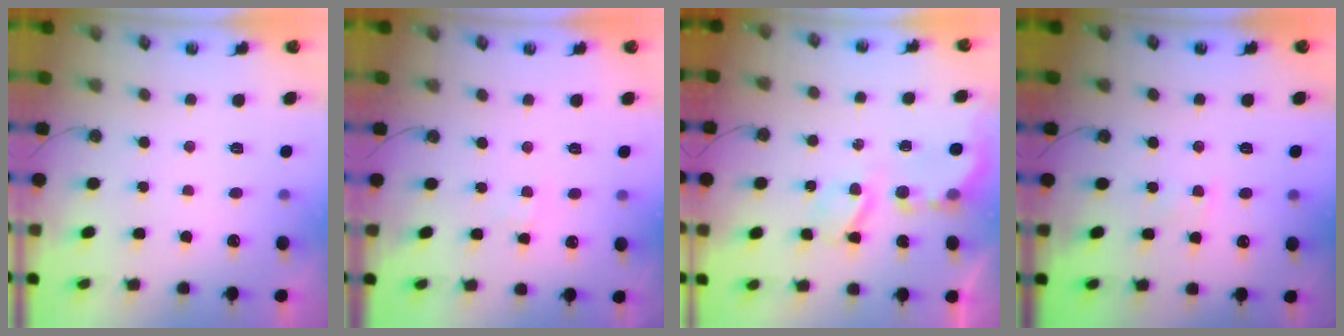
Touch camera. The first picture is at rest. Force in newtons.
{"total": 2.5, "press": 2.4, "slide": 0.4}
{"total": 5.3, "press": 5.3, "slide": 0.3}
{"total": 2.4, "press": 2.4, "slide": 0.4}